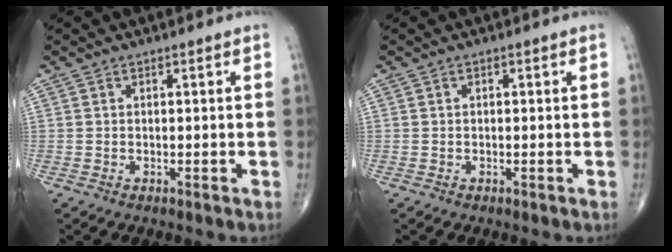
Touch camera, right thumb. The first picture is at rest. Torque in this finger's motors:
{"motor_torque": [-0.44, -0.29, -0.25, 0.12, 0.02]}